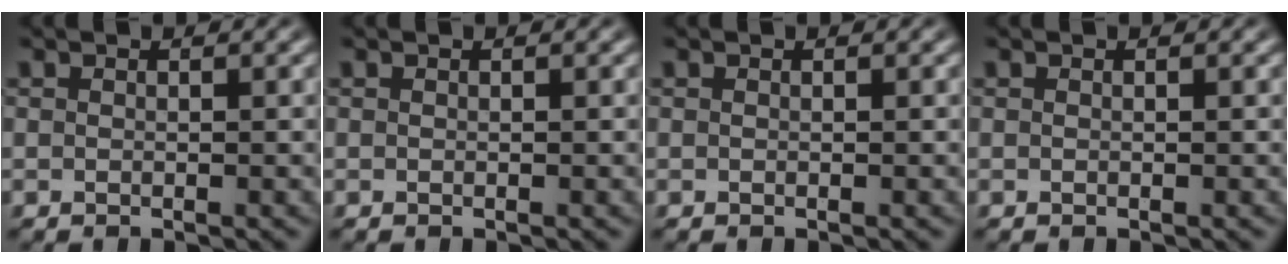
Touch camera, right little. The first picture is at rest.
{"total": 0.0}
{"total": 0.0}
{"total": 0.0}